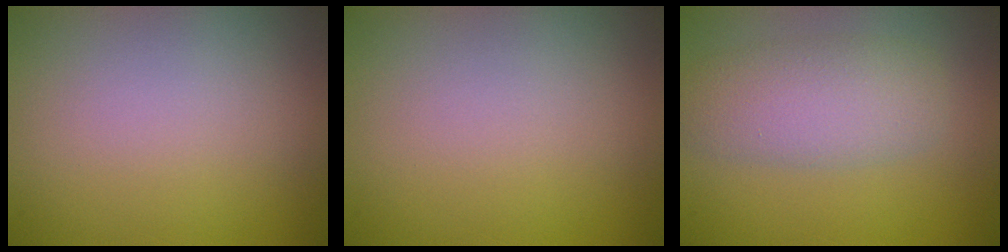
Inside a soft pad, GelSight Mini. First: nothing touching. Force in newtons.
{"total": 0.0}
{"total": 4.4, "press": 4.4, "slide": 0.1}